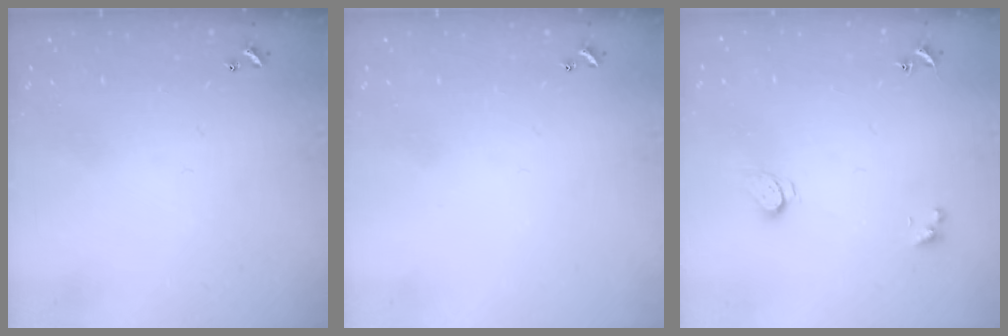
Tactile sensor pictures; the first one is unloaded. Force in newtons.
{"total": 0.0}
{"total": 2.9, "press": 2.9, "slide": 0.5}